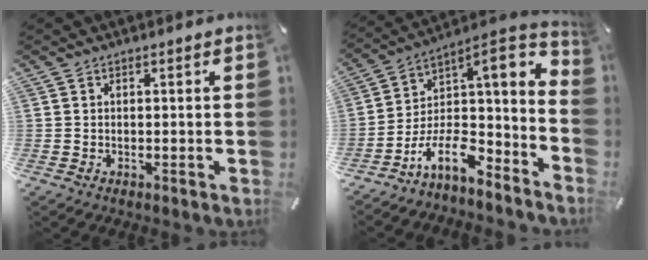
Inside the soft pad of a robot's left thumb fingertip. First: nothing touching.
{"total": 10.1, "force": [-4.3, 5.0, 7.6], "torque": [-0.106, 0.000, -0.077]}